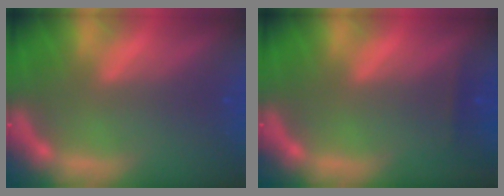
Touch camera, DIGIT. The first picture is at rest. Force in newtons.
{"total": 0.9}